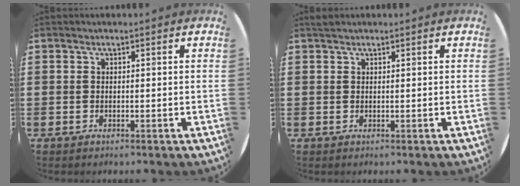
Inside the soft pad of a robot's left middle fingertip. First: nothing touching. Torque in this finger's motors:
{"motor_torque": [0.00, -0.21, -0.59, -0.21]}